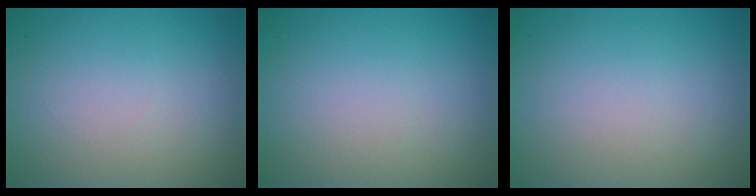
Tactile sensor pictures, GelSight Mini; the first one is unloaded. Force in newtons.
{"total": 0.0}
{"total": 0.0}